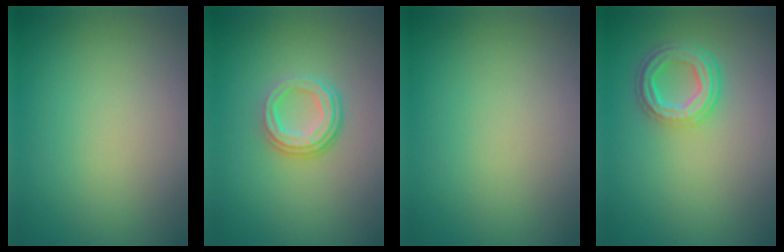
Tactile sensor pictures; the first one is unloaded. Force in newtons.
{"total": 3.7, "press": 2.6, "slide": 2.5}
{"total": 0.0}
{"total": 4.3, "press": 3.3, "slide": 2.8}